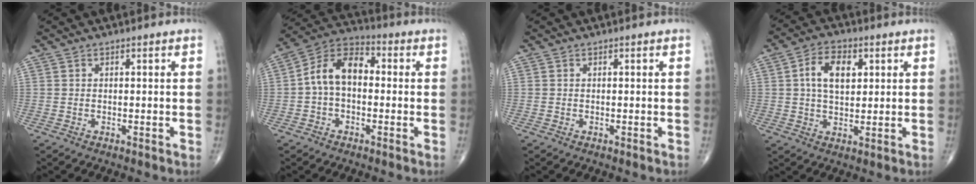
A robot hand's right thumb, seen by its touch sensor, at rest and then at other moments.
{"total": 10.6, "force": [0.0, 6.8, 8.1], "torque": [-0.131, 0.035, -0.016]}
{"total": 0.0}
{"total": 8.3, "force": [2.2, 4.9, 6.3], "torque": [-0.097, 0.001, 0.036]}